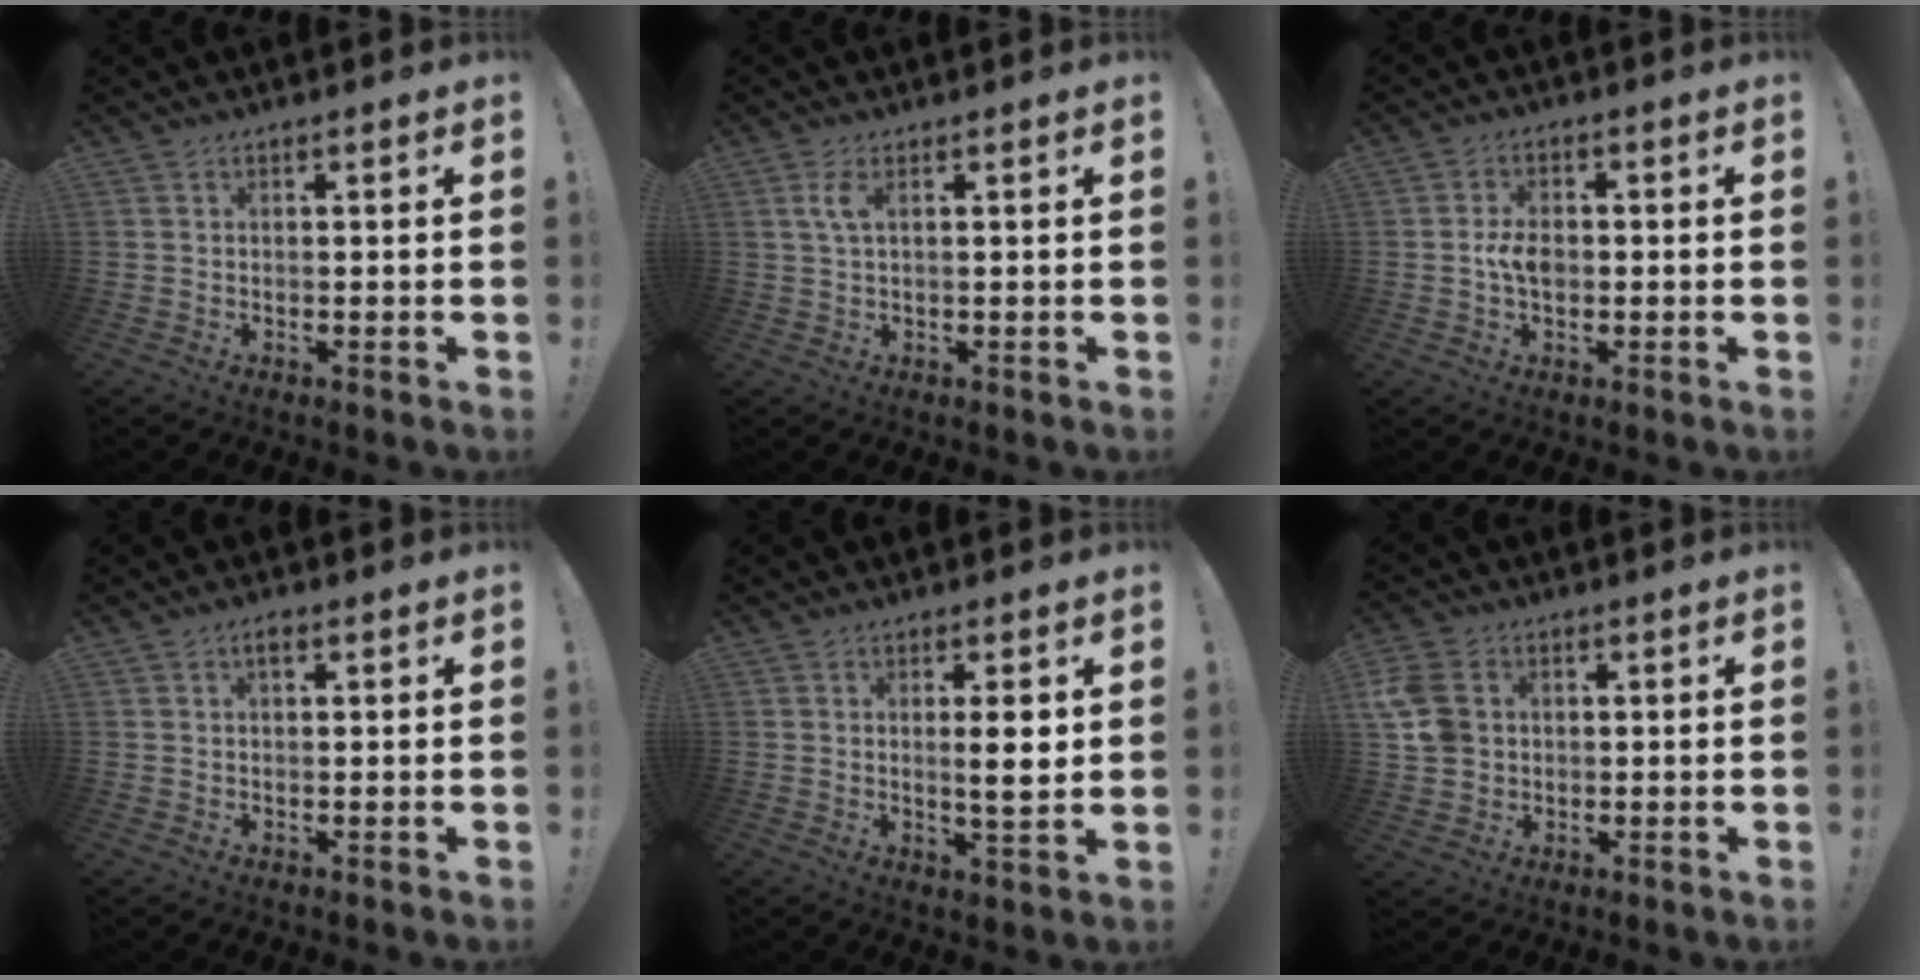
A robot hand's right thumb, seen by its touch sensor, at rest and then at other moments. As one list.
[{"total": 3.5, "force": [1.2, 0.9, 3.1], "torque": [-0.058, -0.001, 0.020]}, {"total": 5.5, "force": [-0.9, 3.3, 4.3], "torque": [-0.077, 0.005, -0.019]}, {"total": 1.5, "force": [0.7, 0.7, 1.2], "torque": [-0.019, 0.002, 0.010]}, {"total": 5.7, "force": [0.8, 0.6, 5.6], "torque": [-0.086, -0.011, 0.008]}, {"total": 10.6, "force": [1.9, 8.7, 5.7], "torque": [-0.128, 0.003, 0.041]}]